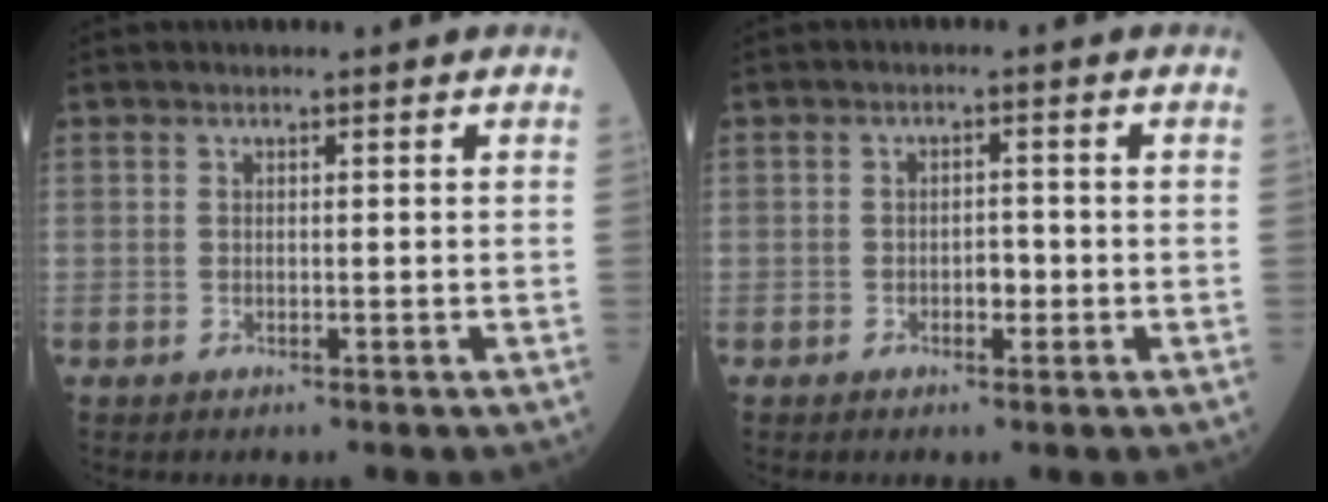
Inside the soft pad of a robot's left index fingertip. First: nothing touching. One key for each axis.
{"total": 1.7, "fx": -0.8, "fy": 0.9, "fz": 1.2, "tx": -0.013, "ty": 0.001, "tz": -0.014}